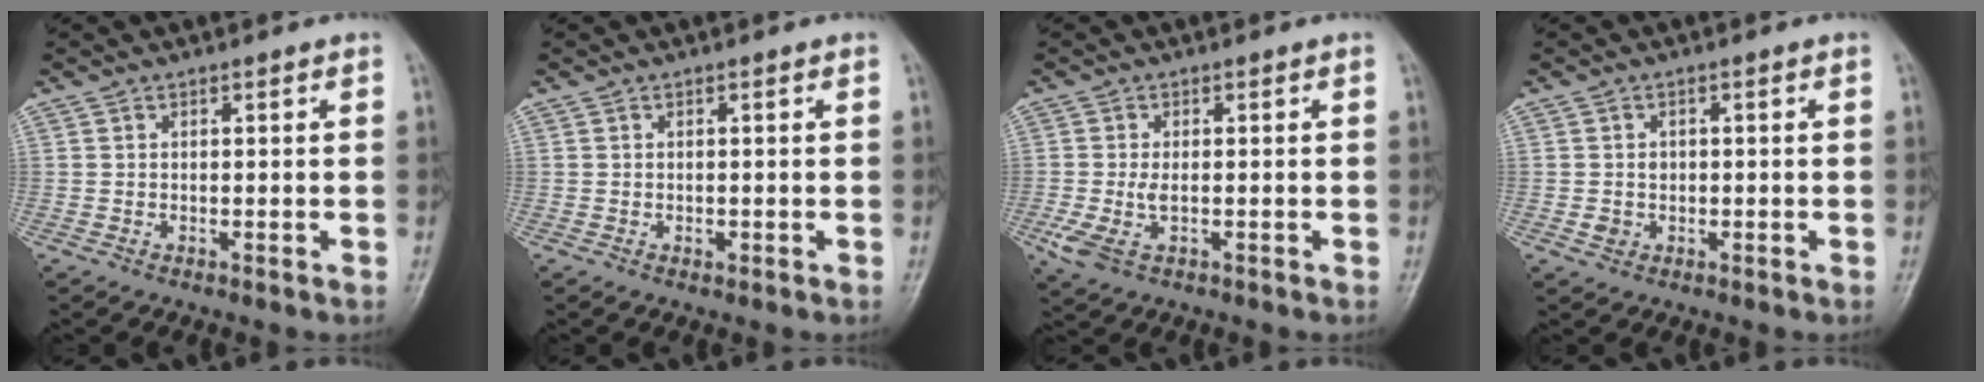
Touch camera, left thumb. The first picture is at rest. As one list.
[{"total": 0.7, "force": [-0.3, 0.5, 0.3], "torque": [0.000, 0.001, -0.005]}, {"total": 4.4, "force": [-1.1, 2.3, 3.6], "torque": [-0.095, -0.001, -0.018]}, {"total": 2.4, "force": [-0.4, 2.2, 0.9], "torque": [-0.004, 0.006, -0.003]}]